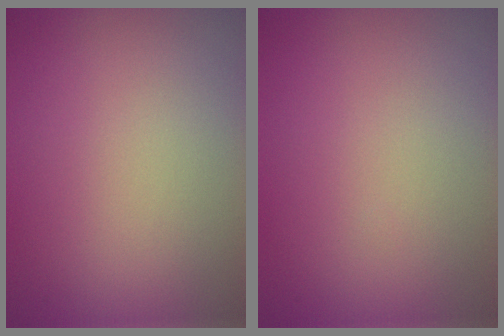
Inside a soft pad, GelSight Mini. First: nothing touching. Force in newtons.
{"total": 0.0}